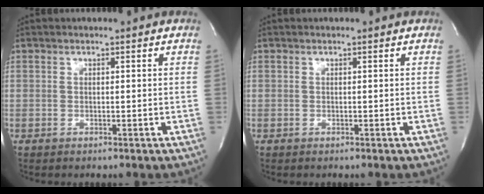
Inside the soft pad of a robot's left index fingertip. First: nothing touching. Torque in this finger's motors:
{"motor_torque": [-0.08, -0.06, -0.08, 0.01]}